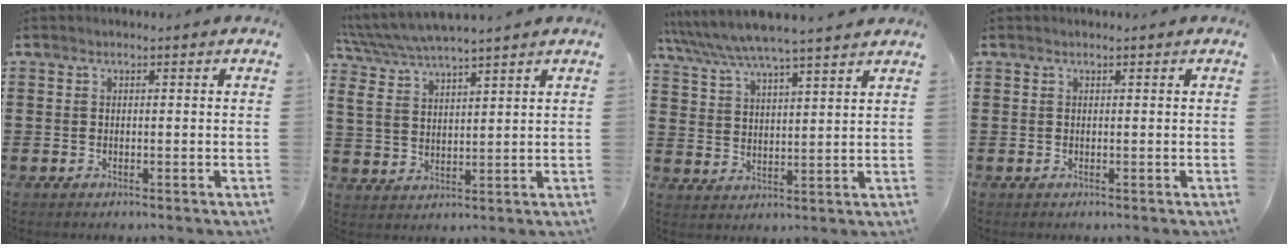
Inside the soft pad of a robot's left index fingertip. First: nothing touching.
{"total": 5.1, "force": [4.6, 0.5, 2.0], "torque": [-0.057, -0.019, 0.080]}
{"total": 6.3, "force": [5.8, 0.3, 2.5], "torque": [-0.069, -0.028, 0.100]}
{"total": 0.0}